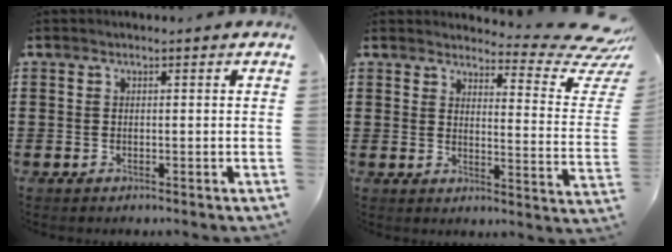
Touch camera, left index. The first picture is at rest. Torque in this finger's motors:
{"motor_torque": [2.14, 0.00, 0.52, 0.01]}